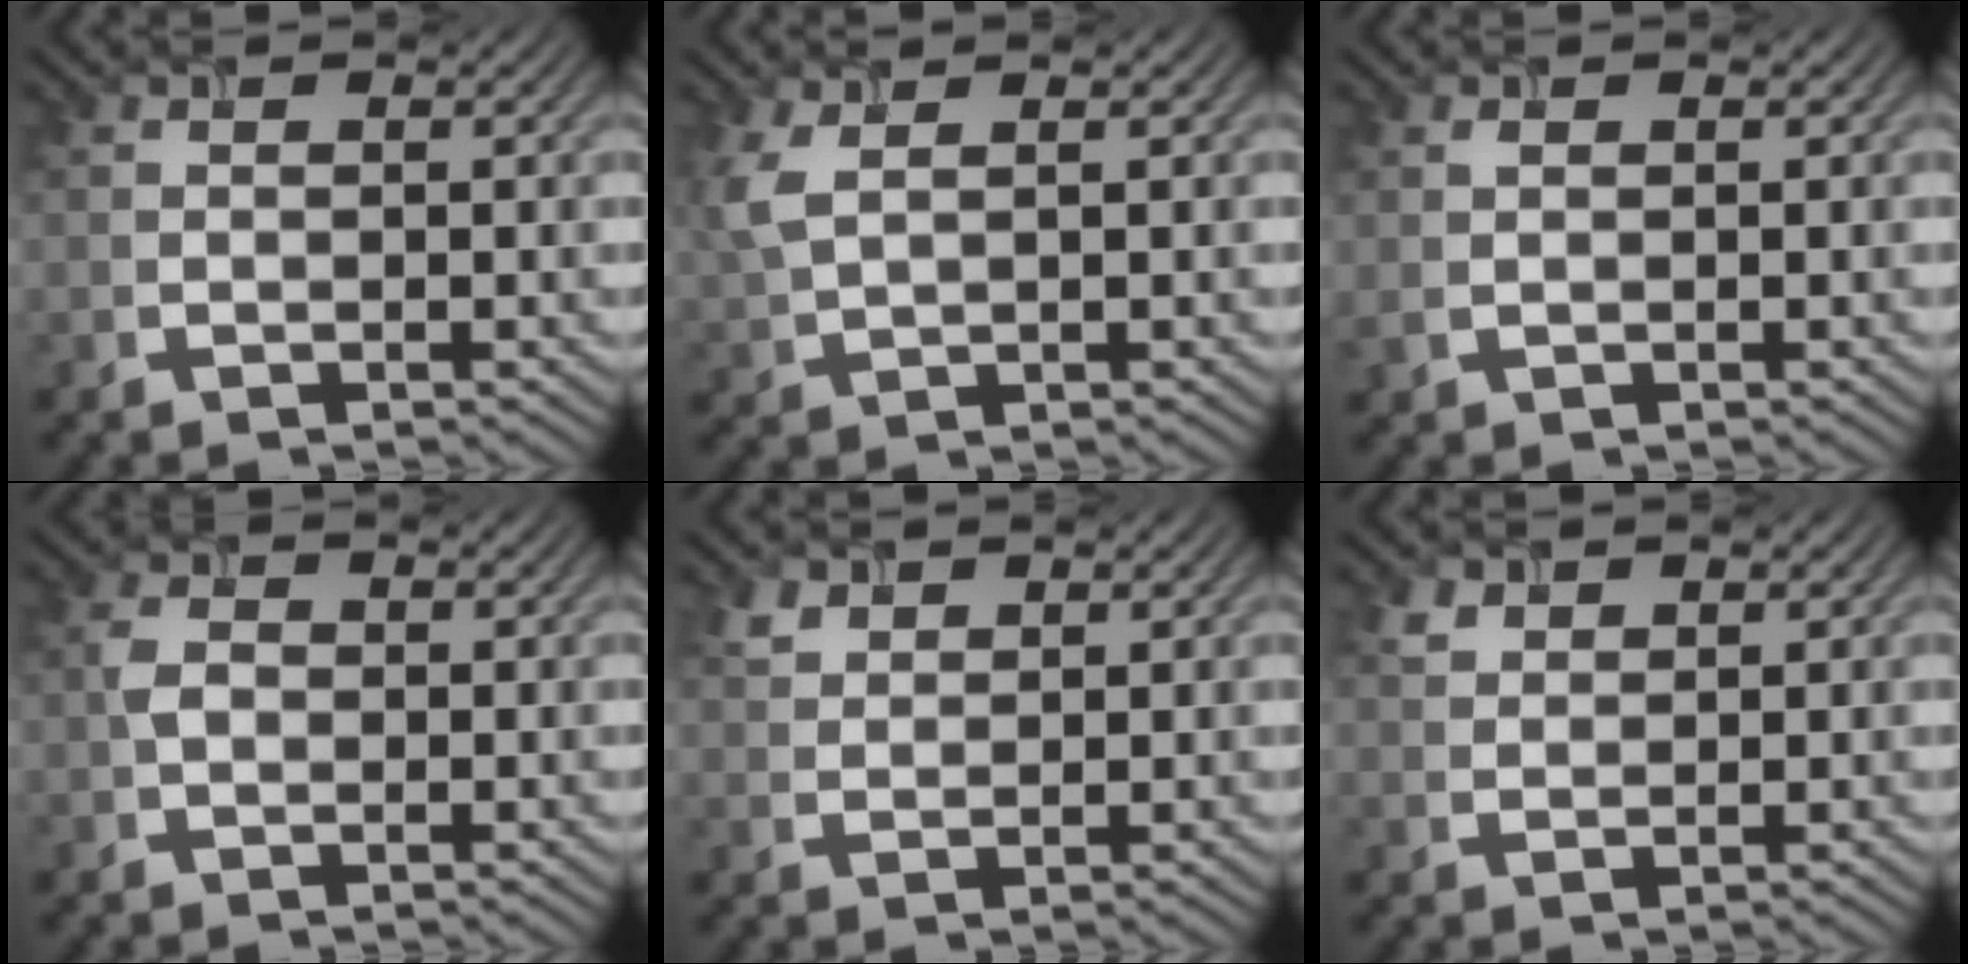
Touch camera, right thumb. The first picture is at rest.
{"total": 3.9, "force": [1.7, 1.7, 3.2], "torque": [-0.096, 0.007, 0.038]}
{"total": 0.8, "force": [0.3, 0.4, 0.6], "torque": [-0.018, 0.001, 0.006]}
{"total": 1.7, "force": [-0.2, 1.3, 1.1], "torque": [-0.023, 0.004, -0.009]}
{"total": 2.1, "force": [1.6, 1.0, 0.7], "torque": [-0.021, 0.003, 0.038]}
{"total": 1.6, "force": [1.2, 0.8, 0.5], "torque": [-0.015, 0.003, 0.028]}